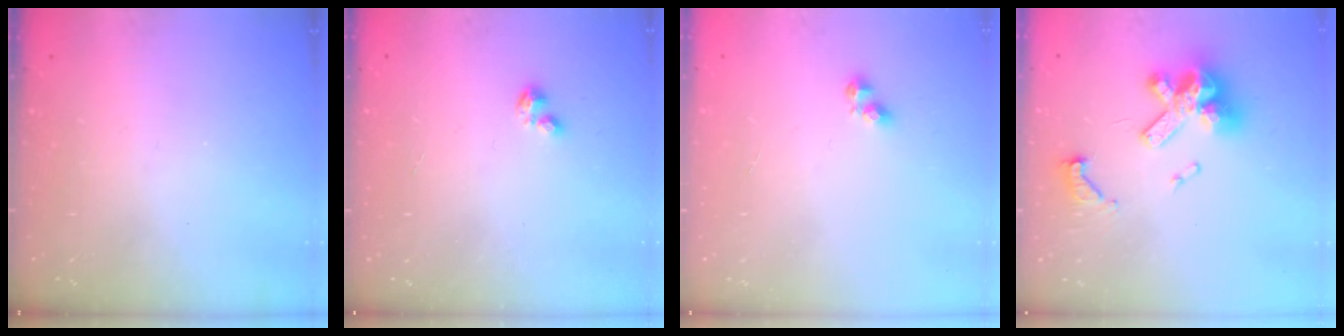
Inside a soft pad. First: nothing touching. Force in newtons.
{"total": 0.7, "press": 0.6, "slide": 0.2}
{"total": 3.5, "press": 3.5, "slide": 0.4}
{"total": 14.9, "press": 14.8, "slide": 1.6}